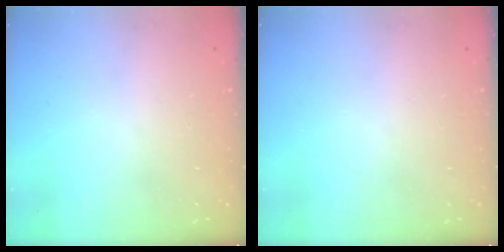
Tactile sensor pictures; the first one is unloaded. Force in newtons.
{"total": 0.0}